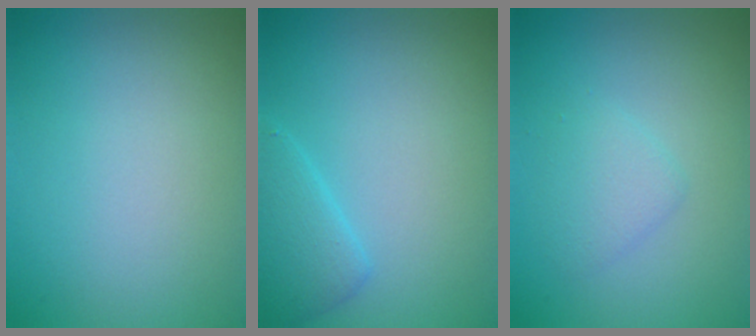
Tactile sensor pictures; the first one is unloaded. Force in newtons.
{"total": 2.8, "press": 2.8, "slide": 0.2}
{"total": 1.9, "press": 1.9, "slide": 0.2}